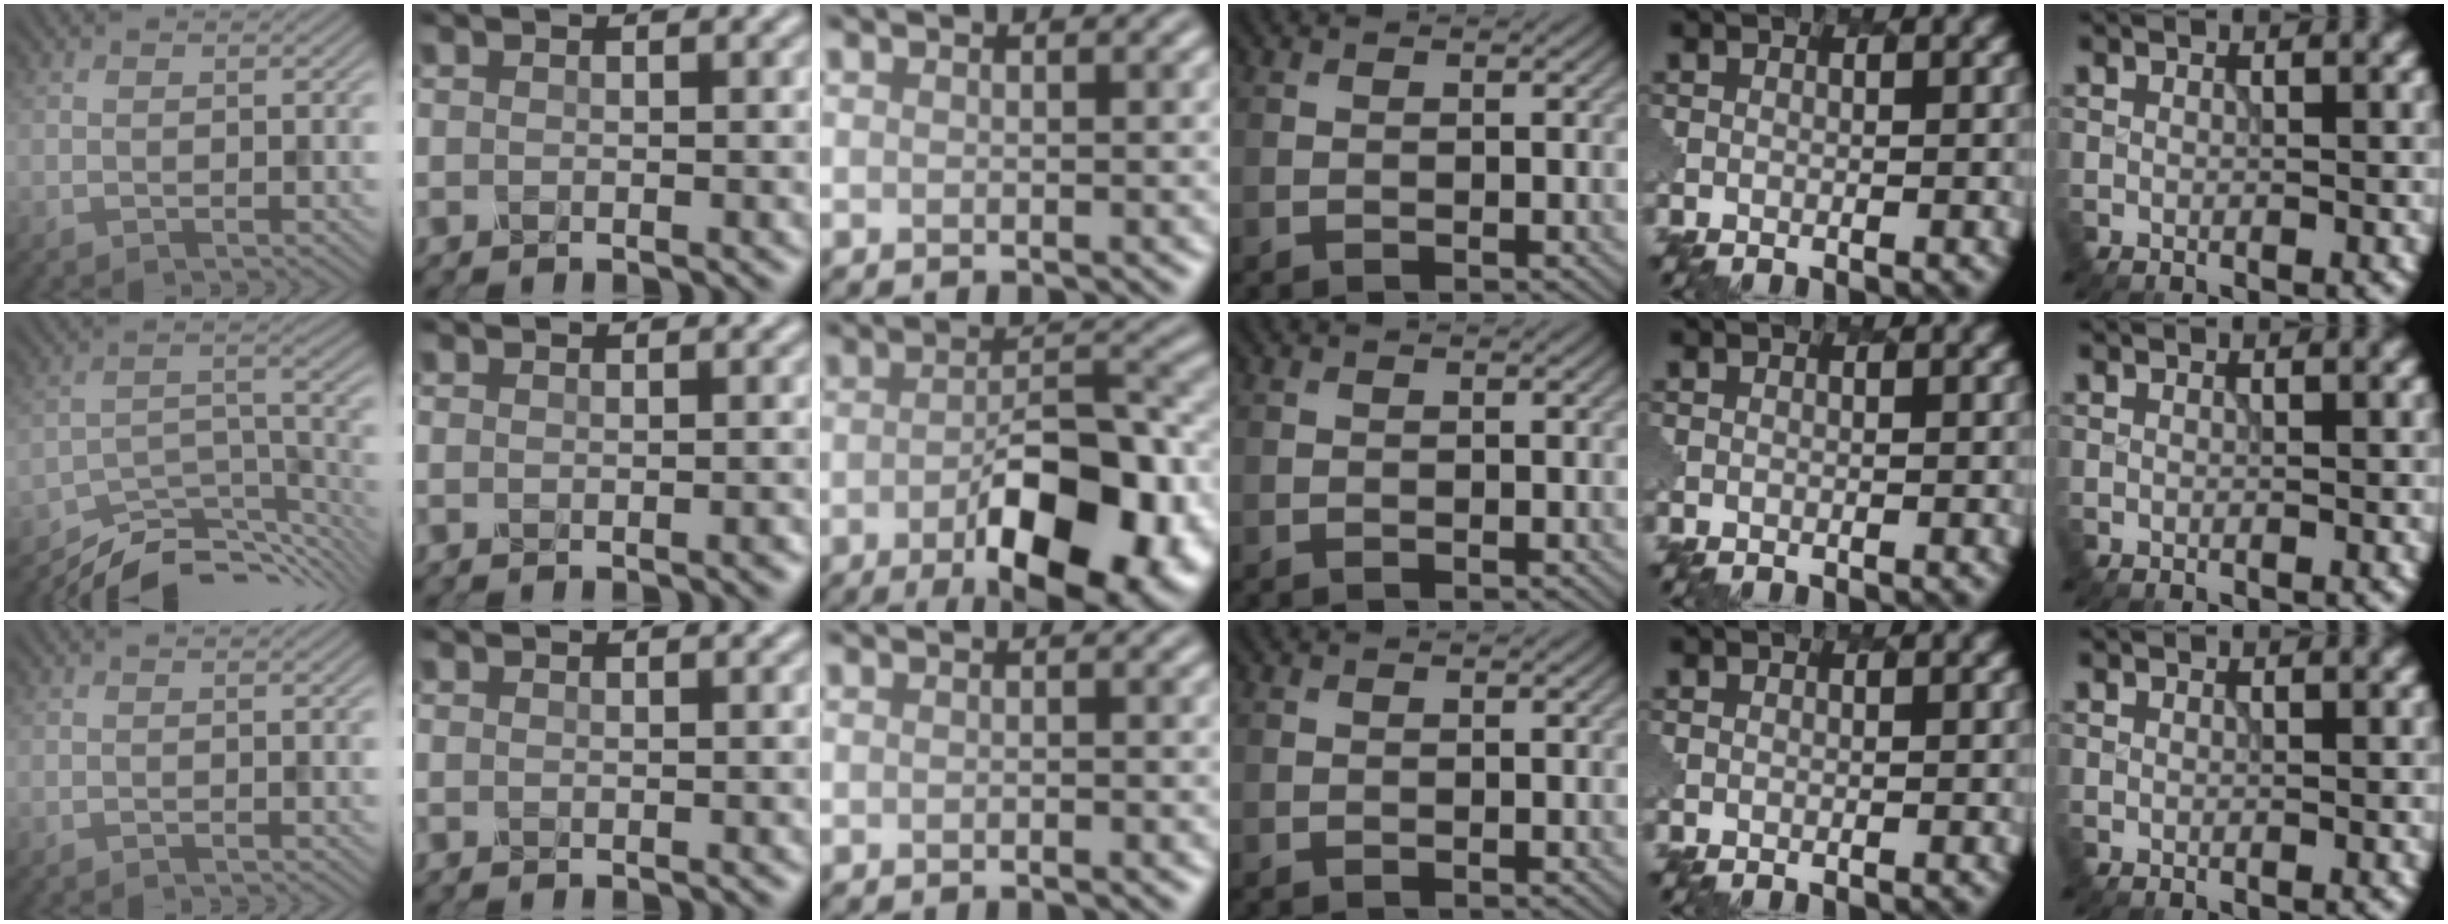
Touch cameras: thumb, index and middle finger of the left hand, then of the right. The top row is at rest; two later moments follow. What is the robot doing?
{"motion": "dispense", "object": "glue stick"}